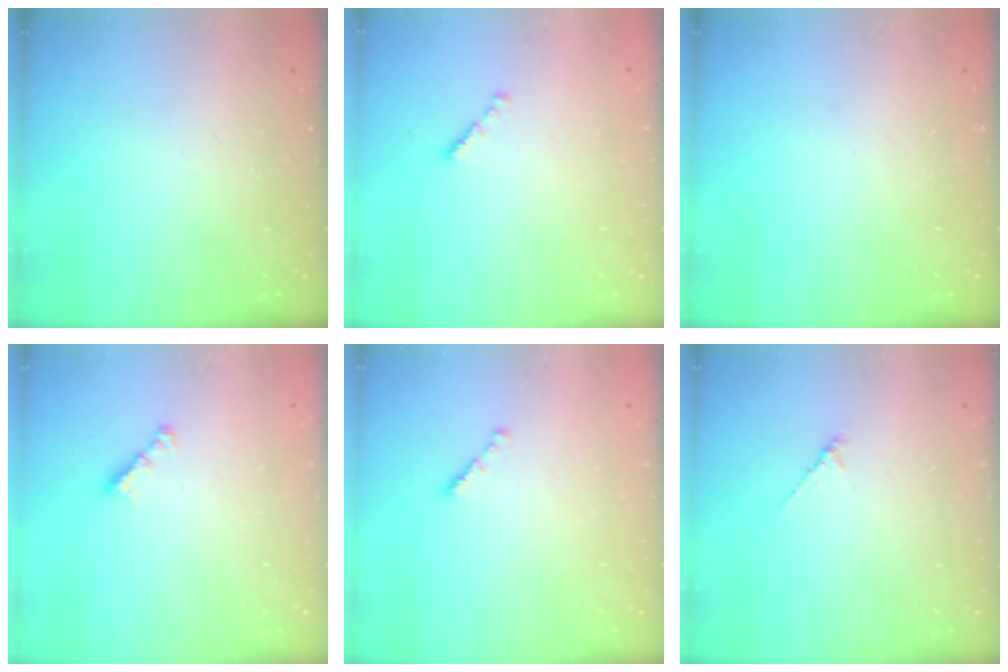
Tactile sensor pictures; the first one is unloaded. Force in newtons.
{"total": 1.3, "press": 1.1, "slide": 0.6}
{"total": 0.0}
{"total": 2.2, "press": 2.1, "slide": 0.6}
{"total": 1.3, "press": 1.1, "slide": 0.6}
{"total": 1.6, "press": 1.5, "slide": 0.5}